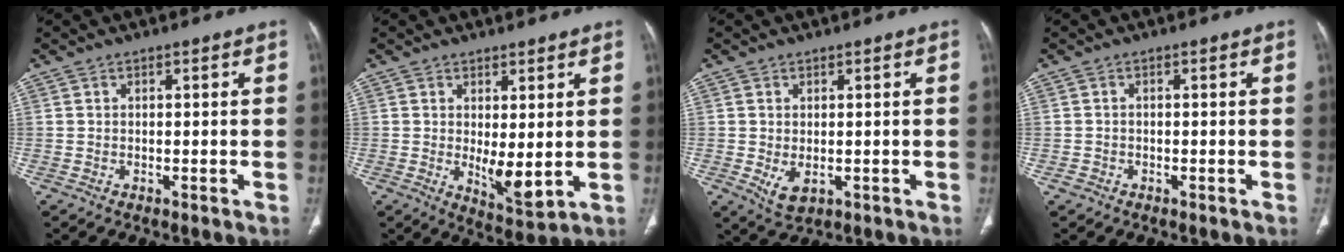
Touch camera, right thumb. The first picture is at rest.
{"total": 6.3, "force": [0.3, 2.3, 5.9], "torque": [-0.086, -0.023, 0.016]}
{"total": 3.7, "force": [-0.6, 2.3, 2.8], "torque": [-0.050, -0.007, 0.003]}
{"total": 1.1, "force": [-0.6, 0.9, 0.2], "torque": [-0.004, 0.004, -0.013]}